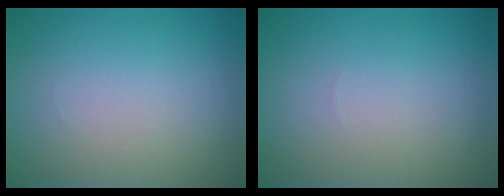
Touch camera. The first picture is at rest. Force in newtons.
{"total": 0.0}